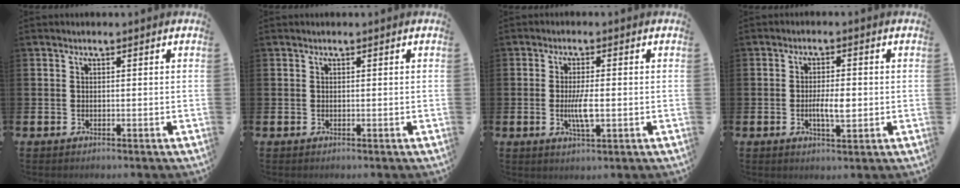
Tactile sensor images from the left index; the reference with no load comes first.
{"total": 0.0}
{"total": 3.7, "force": [-0.5, 0.8, 3.5], "torque": [-0.069, -0.005, -0.013]}
{"total": 3.6, "force": [-0.5, 1.2, 3.4], "torque": [-0.054, -0.004, -0.011]}